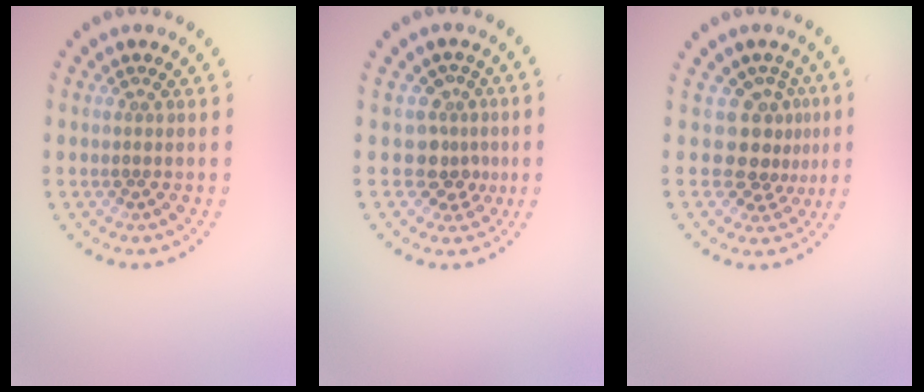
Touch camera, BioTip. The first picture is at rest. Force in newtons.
{"total": 2.8, "press": 2.0, "slide": 2.0}
{"total": 3.4, "press": 2.5, "slide": 2.3}